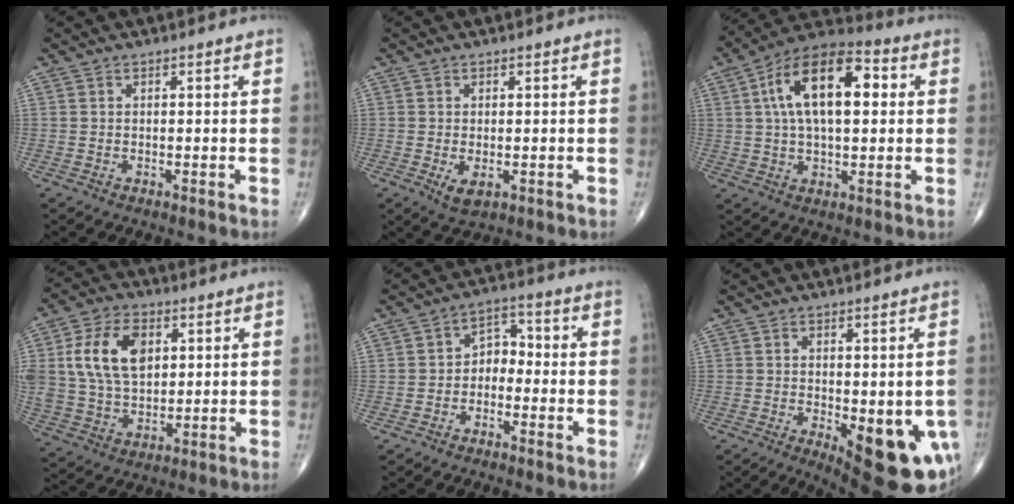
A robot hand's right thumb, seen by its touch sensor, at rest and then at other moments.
{"total": 3.1, "force": [-0.8, 1.6, 2.6], "torque": [-0.043, -0.008, -0.007]}
{"total": 17.1, "force": [3.6, 8.4, 14.4], "torque": [-0.232, 0.025, 0.050]}
{"total": 14.4, "force": [3.8, 9.3, 10.3], "torque": [-0.182, -0.002, 0.075]}
{"total": 4.8, "force": [-1.5, 3.5, 2.9], "torque": [-0.022, 0.033, -0.042]}
{"total": 14.7, "force": [-4.8, 5.8, 12.7], "torque": [-0.115, -0.009, -0.043]}